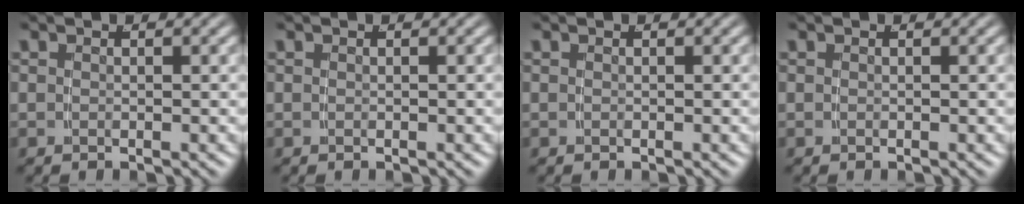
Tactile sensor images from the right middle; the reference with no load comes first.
{"total": 0.0}
{"total": 0.0}
{"total": 0.0}